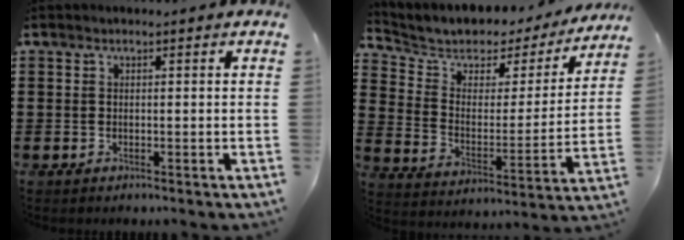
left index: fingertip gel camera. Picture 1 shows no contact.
{"total": 4.7, "force": [3.9, 2.5, 0.8], "torque": [-0.049, -0.033, 0.059]}